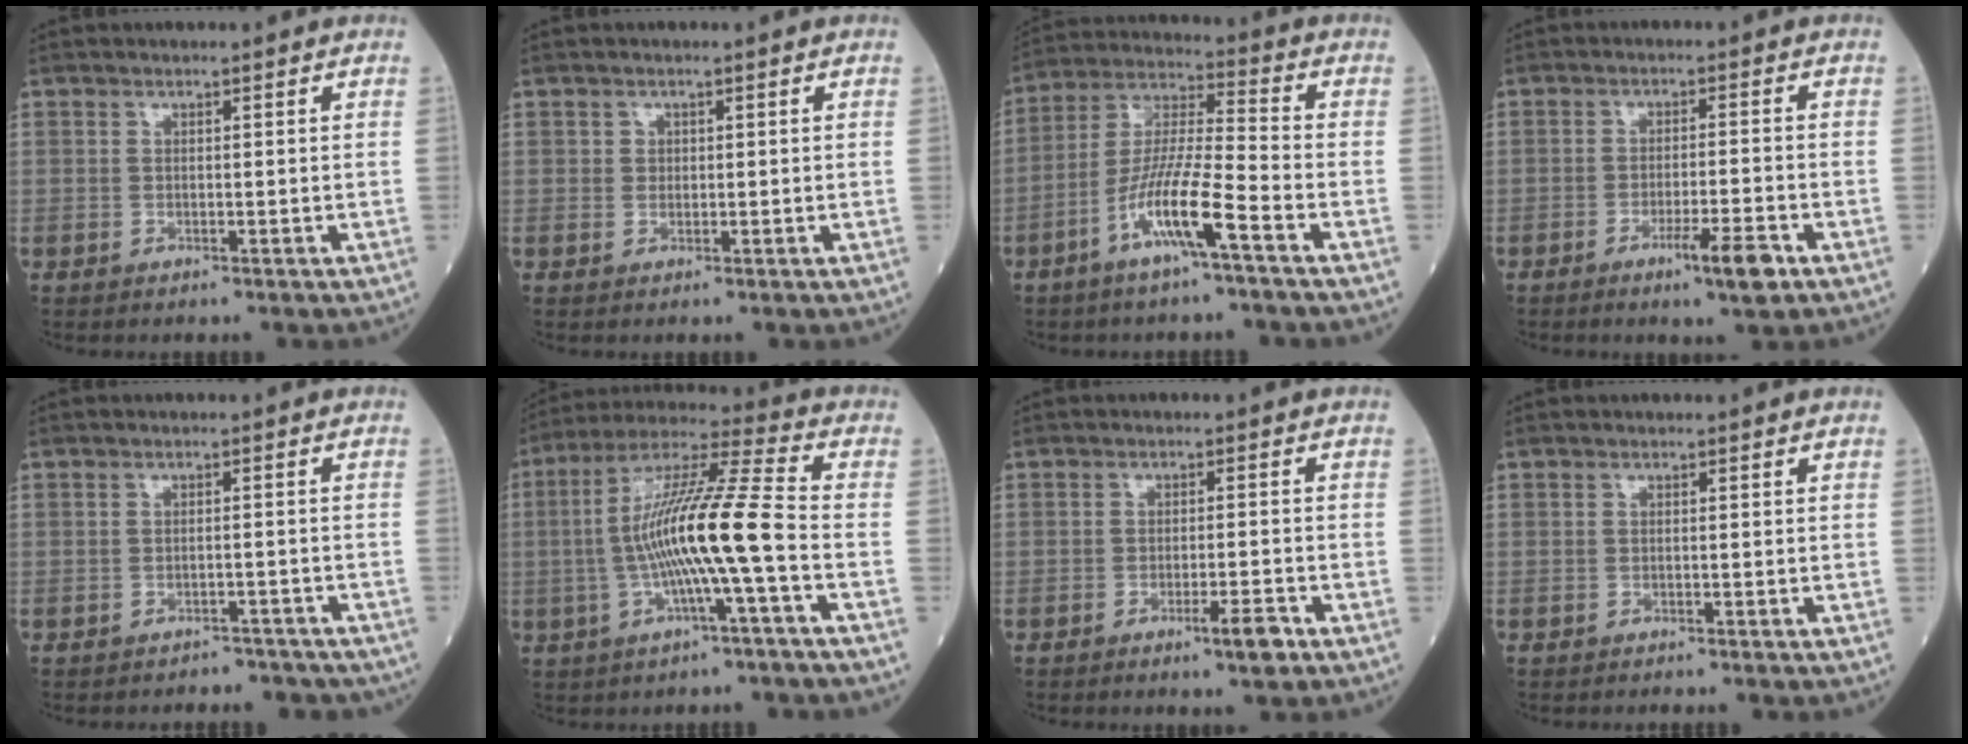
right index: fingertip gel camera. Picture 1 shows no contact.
{"total": 0.9, "force": [0.2, 0.9, 0.2], "torque": [0.002, 0.001, 0.003]}
{"total": 10.8, "force": [-5.5, 0.3, 9.3], "torque": [-0.183, -0.001, -0.110]}
{"total": 6.3, "force": [-3.4, 0.3, 5.2], "torque": [-0.085, -0.008, -0.055]}
{"total": 6.0, "force": [-5.5, 2.5, 0.6], "torque": [0.000, 0.005, -0.054]}
{"total": 14.0, "force": [-2.4, -0.3, 13.8], "torque": [-0.261, 0.016, -0.051]}
{"total": 3.5, "force": [-2.1, 0.2, 2.8], "torque": [-0.041, -0.003, -0.033]}
{"total": 0.7, "force": [-0.6, -0.1, 0.2], "torque": [-0.002, 0.000, -0.013]}